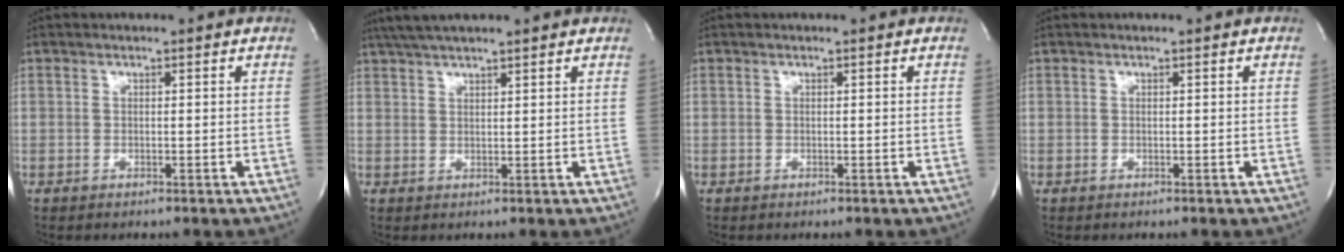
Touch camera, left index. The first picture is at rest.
{"total": 7.1, "force": [6.0, 0.4, 3.8], "torque": [-0.067, 0.038, 0.098]}
{"total": 0.0}
{"total": 0.0}